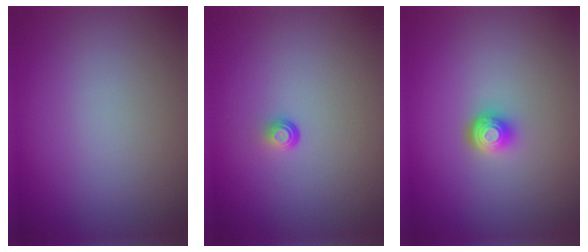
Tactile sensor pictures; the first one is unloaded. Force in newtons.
{"total": 0.9, "press": 0.5, "slide": 0.7}
{"total": 2.0, "press": 1.5, "slide": 1.3}